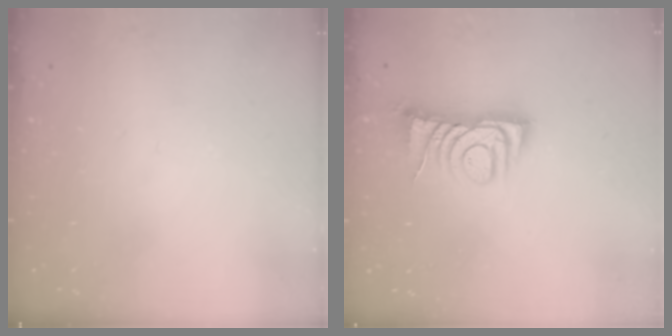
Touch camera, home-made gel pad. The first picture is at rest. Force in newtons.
{"total": 7.0, "press": 7.0, "slide": 0.9}